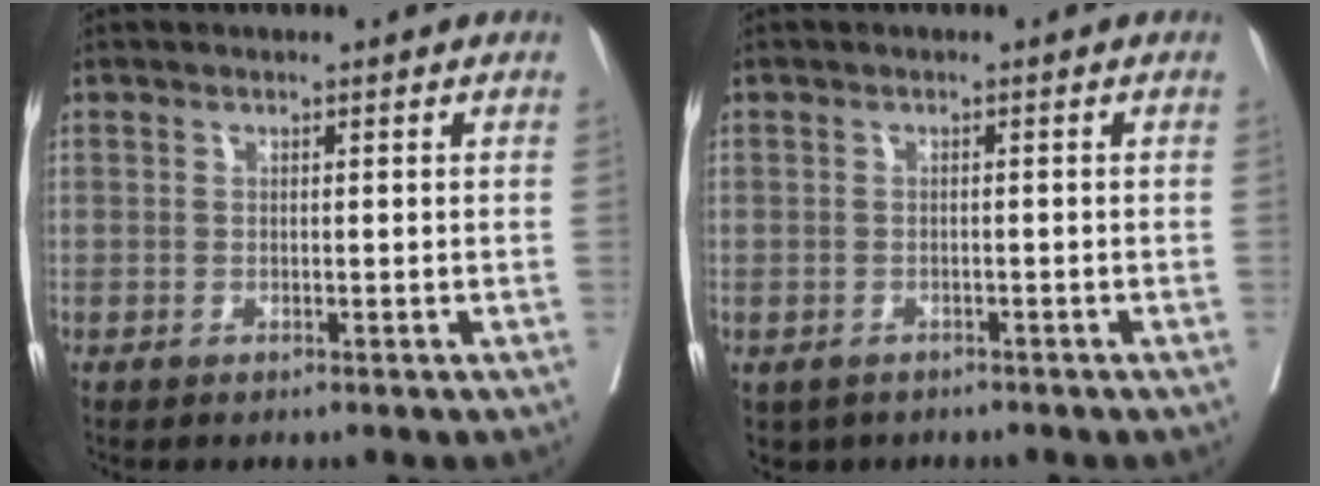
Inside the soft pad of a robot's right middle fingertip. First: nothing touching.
{"total": 3.6, "force": [-2.6, 2.3, 0.8], "torque": [-0.011, 0.000, -0.034]}